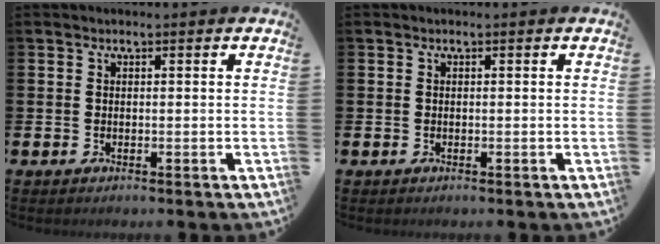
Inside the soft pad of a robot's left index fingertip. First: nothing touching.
{"total": 0.0}